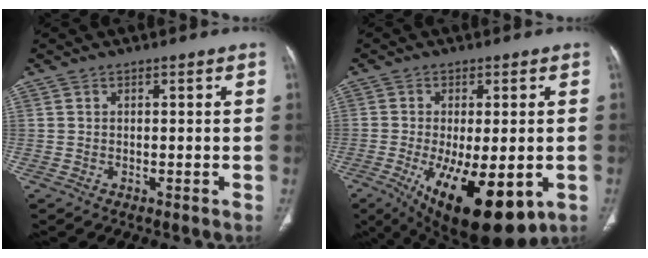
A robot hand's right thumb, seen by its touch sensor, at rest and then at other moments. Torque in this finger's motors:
{"motor_torque": [1.69, 2.97, 0.17, -0.23, 0.41]}